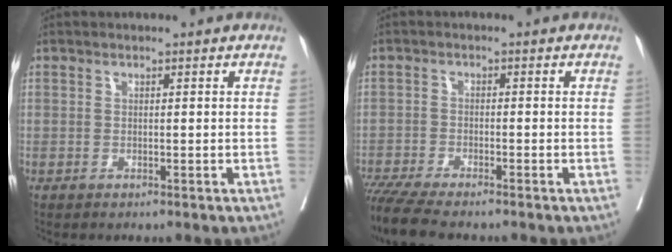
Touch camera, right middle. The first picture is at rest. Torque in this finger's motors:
{"motor_torque": [1.14, -1.00, 0.41, 0.14]}